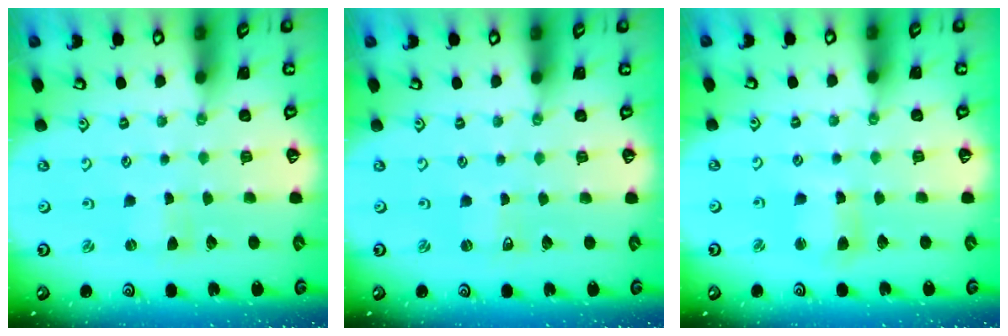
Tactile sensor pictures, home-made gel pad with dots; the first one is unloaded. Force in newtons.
{"total": 0.0}
{"total": 4.8, "press": 4.7, "slide": 0.7}